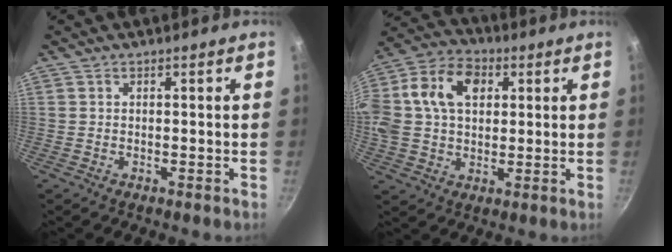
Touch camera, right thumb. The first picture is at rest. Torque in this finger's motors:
{"motor_torque": [1.16, 3.12, 1.00, -0.40, 0.55]}